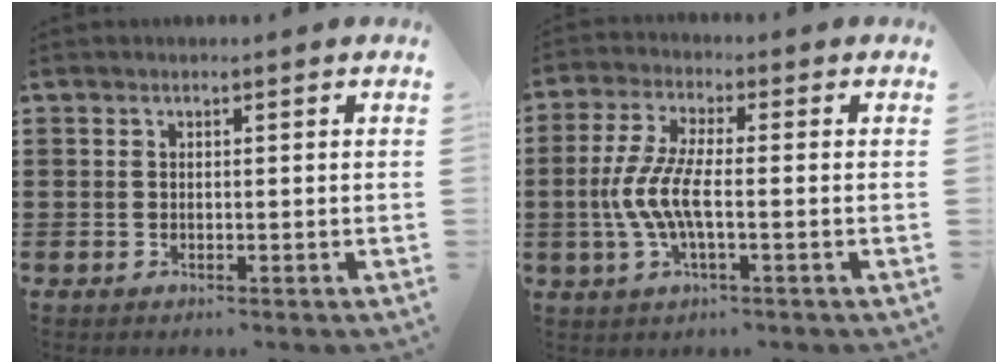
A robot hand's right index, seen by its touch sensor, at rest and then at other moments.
{"total": 7.1, "force": [-1.7, 2.1, 6.5], "torque": [-0.163, -0.015, -0.043]}